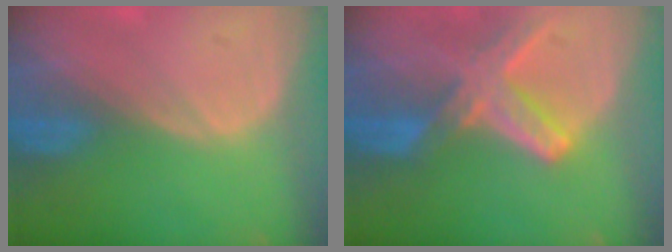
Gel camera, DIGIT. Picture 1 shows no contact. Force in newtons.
{"total": 8.2, "press": 7.2, "slide": 3.9}